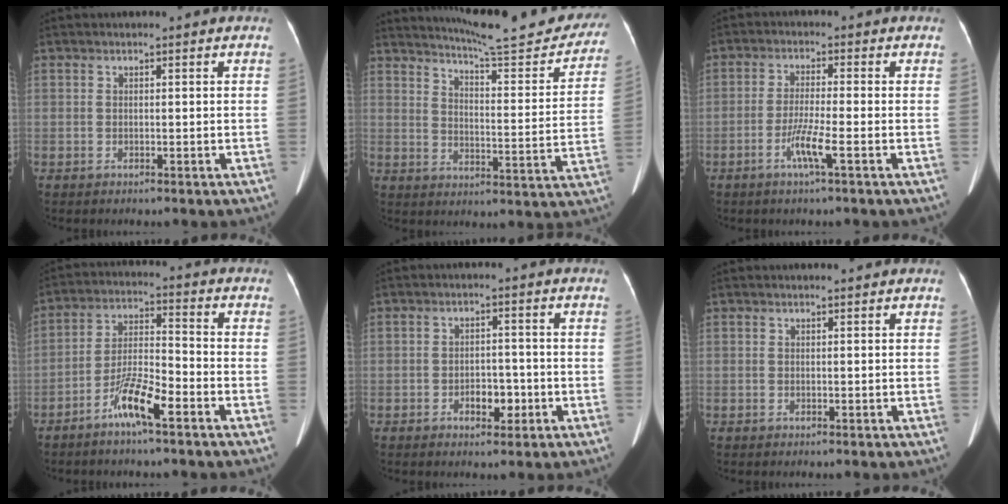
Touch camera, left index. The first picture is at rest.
{"total": 22.2, "force": [20.4, 2.2, 8.4], "torque": [-0.111, -0.066, 0.256]}
{"total": 4.5, "force": [-2.1, -0.5, 4.0], "torque": [-0.082, -0.010, -0.041]}
{"total": 7.7, "force": [-4.8, 0.9, 5.9], "torque": [-0.122, 0.000, -0.091]}
{"total": 3.7, "force": [-1.6, 2.1, 2.6], "torque": [-0.037, 0.005, -0.019]}
{"total": 0.9, "force": [0.8, 0.0, 0.3], "torque": [-0.008, 0.006, 0.014]}